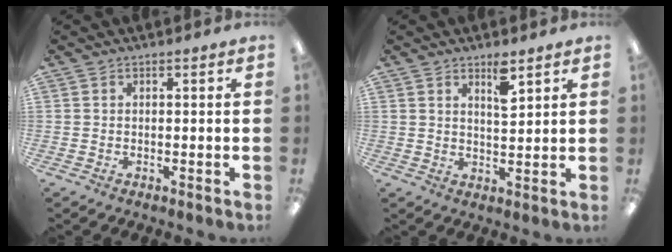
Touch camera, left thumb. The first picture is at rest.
{"total": 5.4, "force": [3.4, 1.8, 3.9], "torque": [-0.054, -0.015, 0.052]}